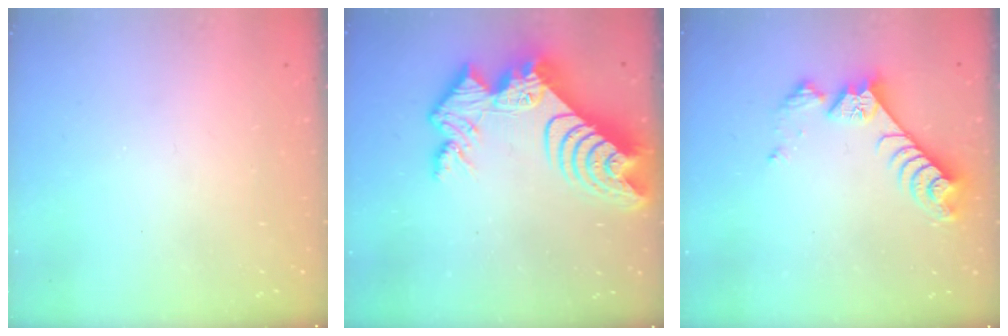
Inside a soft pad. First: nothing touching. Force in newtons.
{"total": 16.3, "press": 16.2, "slide": 1.4}
{"total": 11.0, "press": 10.9, "slide": 0.8}